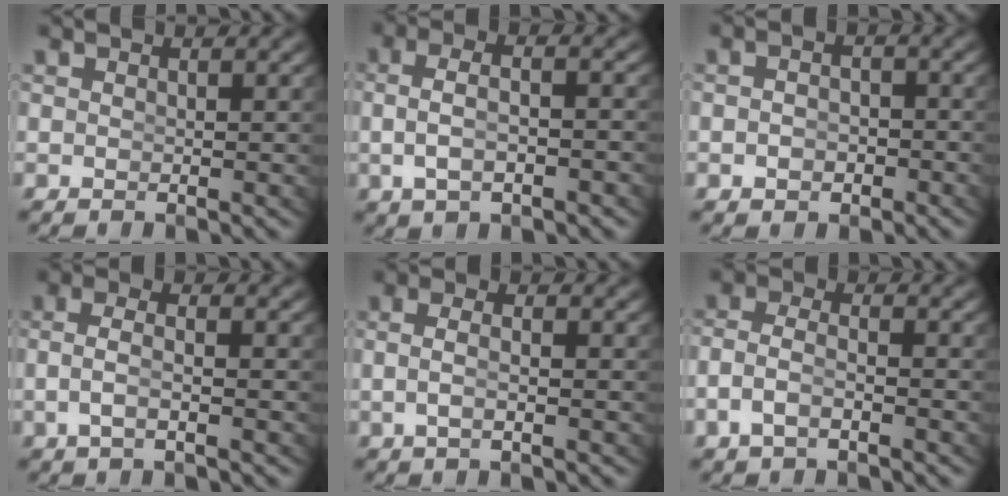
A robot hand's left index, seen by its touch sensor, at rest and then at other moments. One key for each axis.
{"total": 3.6, "fx": -0.7, "fy": 1.6, "fz": 3.1, "tx": -0.063, "ty": -0.003, "tz": -0.006}
{"total": 1.9, "fx": -1.2, "fy": 1.3, "fz": 0.7, "tx": -0.006, "ty": -0.008, "tz": -0.020}
{"total": 2.6, "fx": -0.9, "fy": 0.7, "fz": 2.3, "tx": -0.053, "ty": -0.012, "tz": -0.009}
{"total": 2.1, "fx": -0.8, "fy": 0.2, "fz": 1.9, "tx": -0.043, "ty": -0.011, "tz": -0.007}
{"total": 3.2, "fx": -1.6, "fy": 1.9, "fz": 2.0, "tx": -0.056, "ty": -0.018, "tz": -0.020}